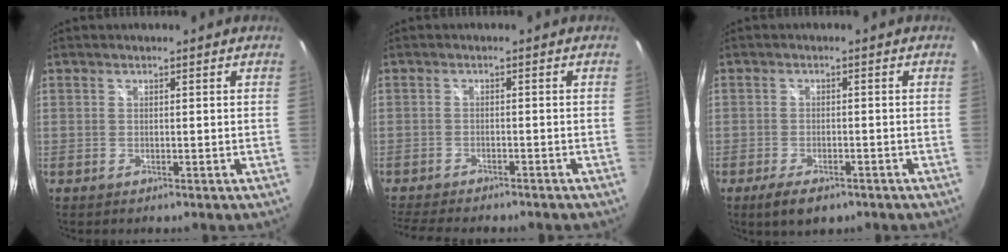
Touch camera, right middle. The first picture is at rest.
{"total": 8.9, "force": [-7.9, 1.8, 3.7], "torque": [-0.090, -0.023, -0.126]}
{"total": 5.6, "force": [-3.8, 2.2, 3.5], "torque": [-0.078, -0.017, -0.061]}